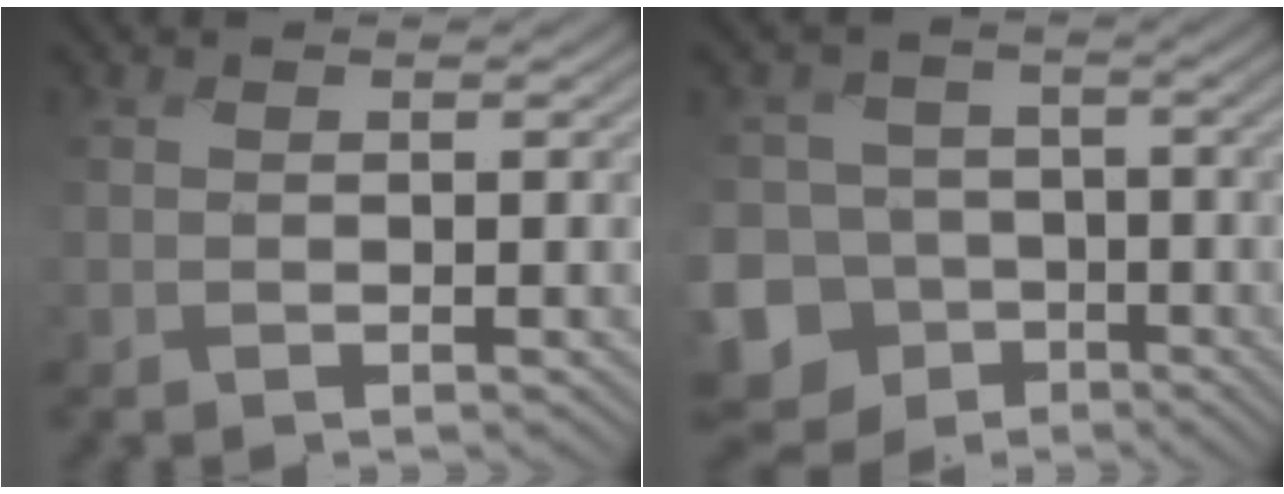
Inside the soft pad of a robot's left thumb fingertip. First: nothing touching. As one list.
[{"total": 13.5, "force": [-7.4, 11.2, 1.8], "torque": [-0.091, -0.034, -0.130]}]